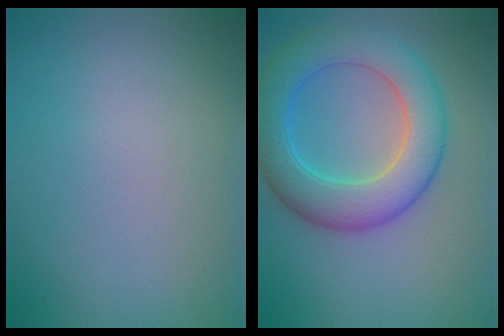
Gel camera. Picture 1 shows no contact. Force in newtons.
{"total": 7.6, "press": 7.6, "slide": 0.1}